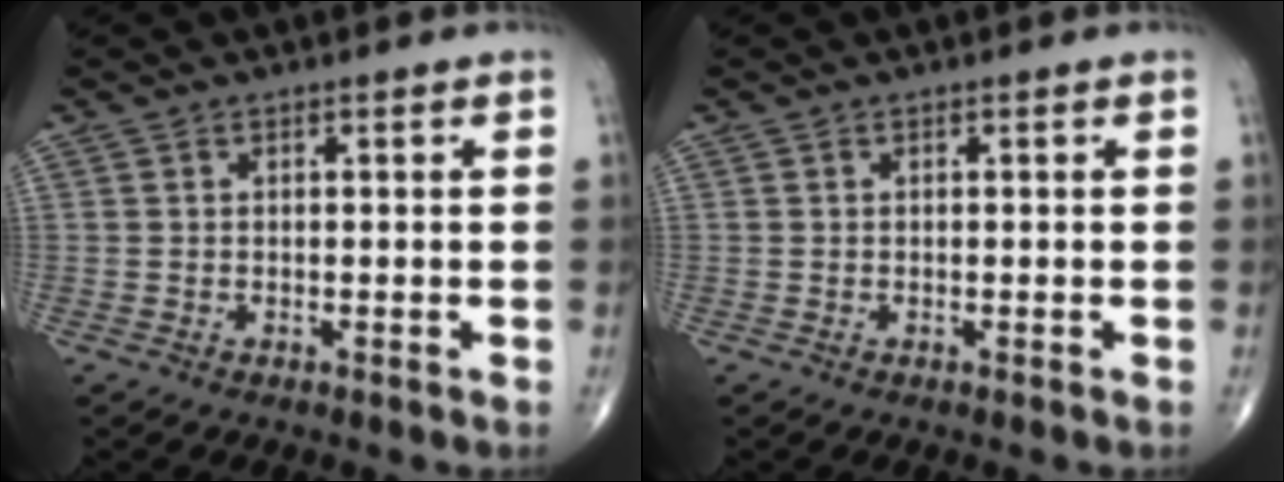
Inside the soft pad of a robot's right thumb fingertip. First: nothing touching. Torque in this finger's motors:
{"motor_torque": [0.00, 0.00, 0.00, 0.00, 0.00]}